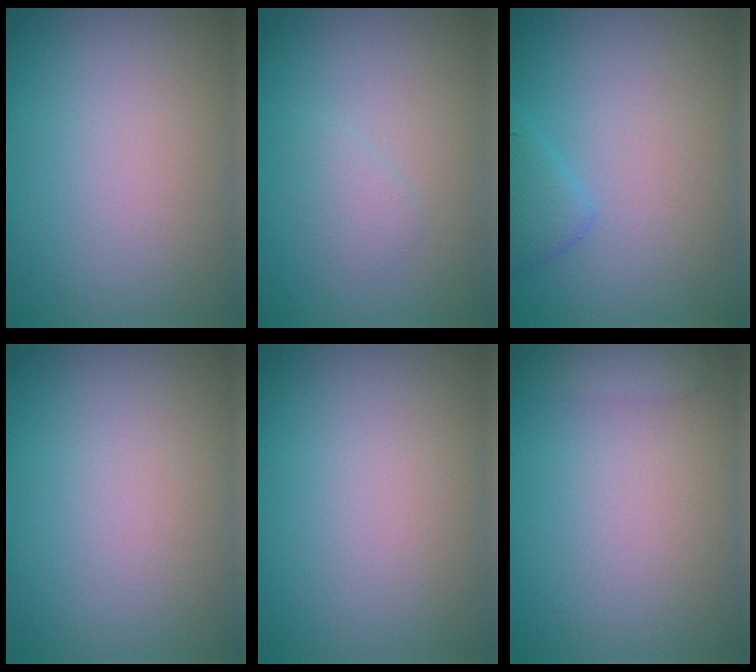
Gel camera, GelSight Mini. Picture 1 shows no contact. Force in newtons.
{"total": 1.1, "press": 1.1, "slide": 0.1}
{"total": 1.5, "press": 1.5, "slide": 0.2}
{"total": 0.0}
{"total": 0.0}
{"total": 1.5, "press": 1.5, "slide": 0.1}